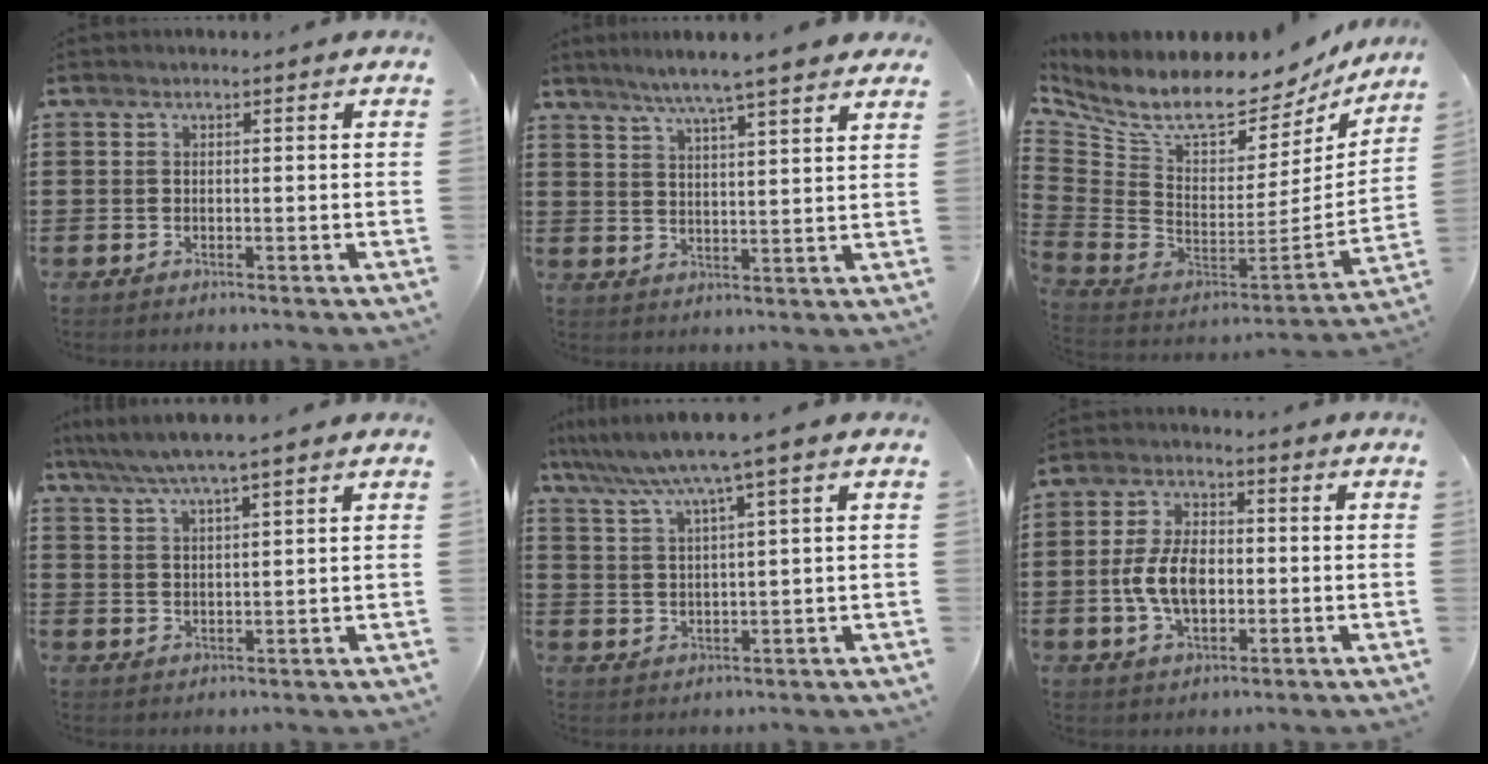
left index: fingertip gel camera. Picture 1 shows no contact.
{"total": 5.6, "force": [4.8, -0.6, 3.0], "torque": [-0.074, -0.022, 0.080]}
{"total": 8.5, "force": [6.8, 2.1, 4.7], "torque": [-0.120, -0.074, 0.115]}
{"total": 4.5, "force": [3.5, -0.3, 2.8], "torque": [-0.064, -0.014, 0.060]}
{"total": 5.9, "force": [3.9, -0.5, 4.4], "torque": [-0.099, -0.021, 0.062]}
{"total": 8.0, "force": [-1.1, 4.6, 6.4], "torque": [-0.144, 0.004, -0.025]}